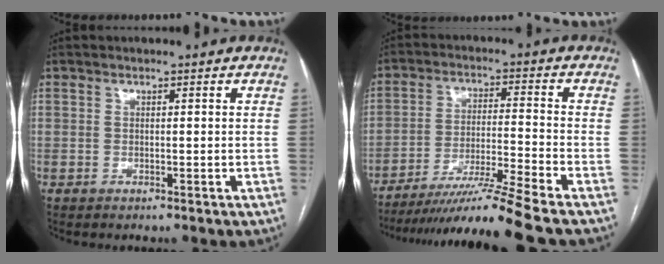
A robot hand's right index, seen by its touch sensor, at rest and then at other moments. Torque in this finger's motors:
{"motor_torque": [1.14, -1.00, 0.63, 0.13]}